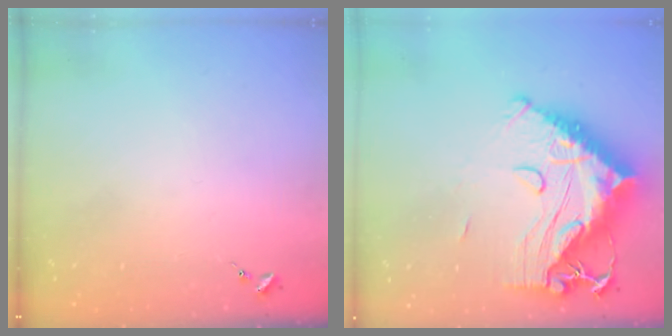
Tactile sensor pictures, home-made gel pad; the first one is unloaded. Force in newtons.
{"total": 22.9, "press": 22.7, "slide": 2.4}